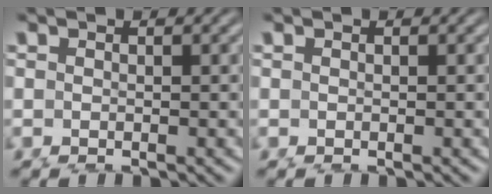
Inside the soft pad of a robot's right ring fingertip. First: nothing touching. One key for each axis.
{"total": 0.0}